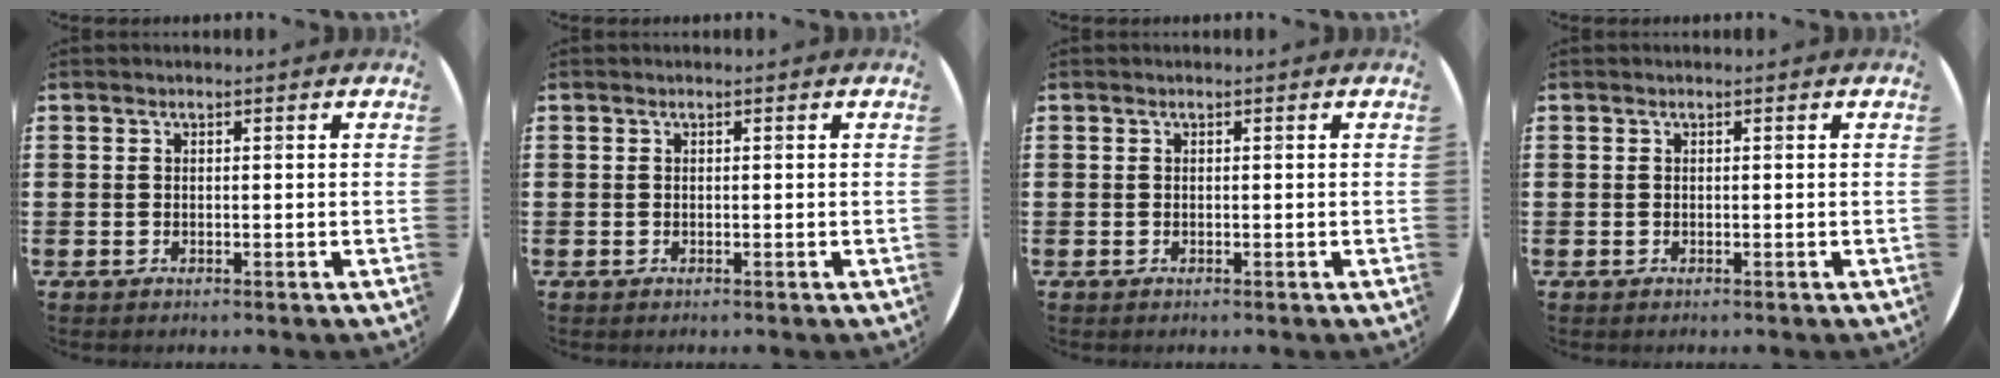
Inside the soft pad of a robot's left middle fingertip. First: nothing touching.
{"total": 0.0}
{"total": 0.0}
{"total": 0.0}